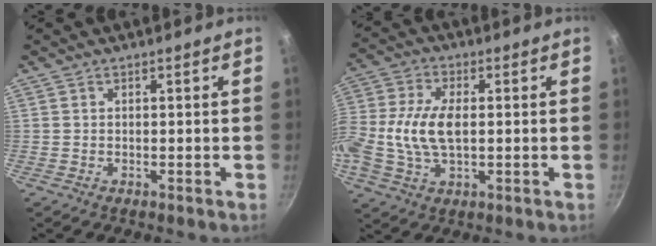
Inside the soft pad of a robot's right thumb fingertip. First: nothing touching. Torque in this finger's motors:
{"motor_torque": [0.35, 0.40, 0.74, -0.11, 0.35]}